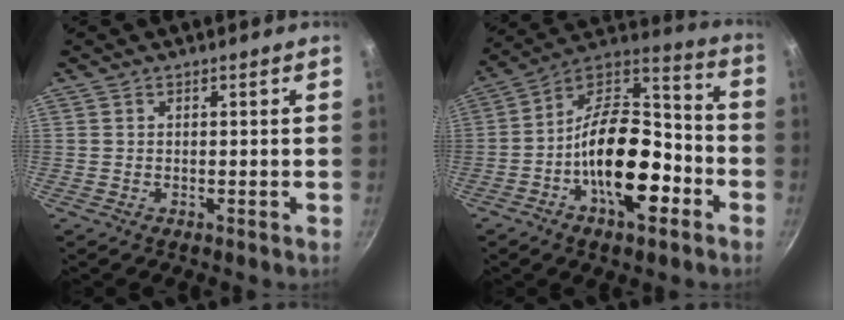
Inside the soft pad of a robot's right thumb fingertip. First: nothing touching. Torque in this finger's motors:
{"motor_torque": [-0.20, 1.12, 1.89, -0.89, 0.18]}